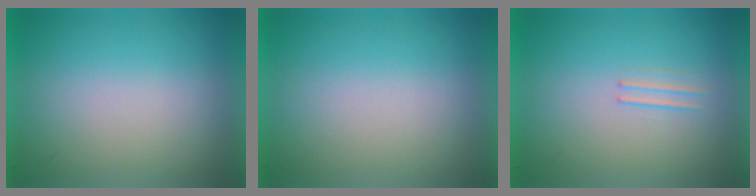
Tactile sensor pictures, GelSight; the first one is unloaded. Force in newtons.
{"total": 0.0}
{"total": 1.1}